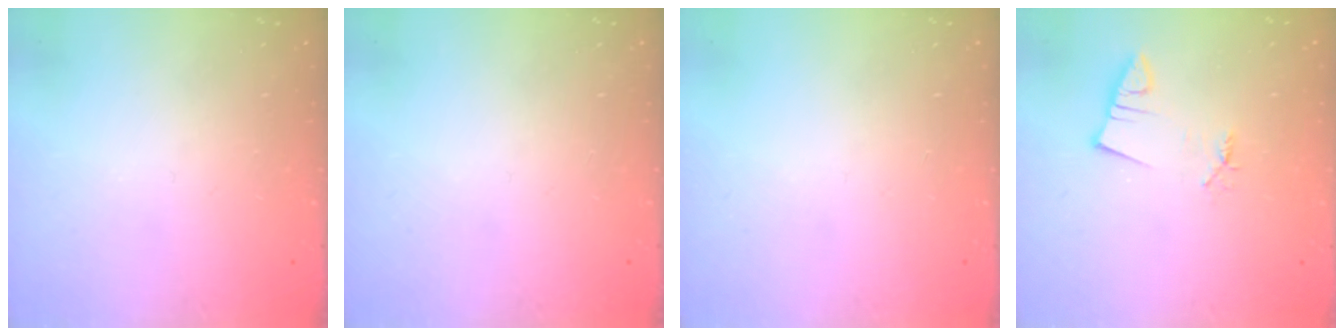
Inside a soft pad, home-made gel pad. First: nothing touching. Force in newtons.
{"total": 0.0}
{"total": 0.0}
{"total": 2.0, "press": 2.0, "slide": 0.2}